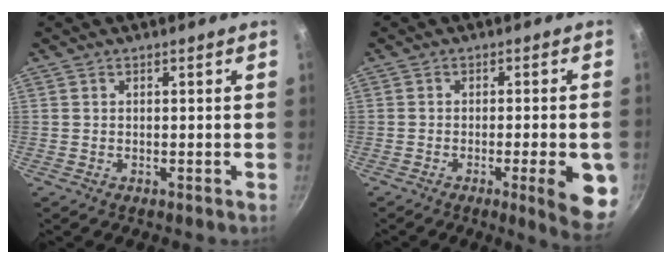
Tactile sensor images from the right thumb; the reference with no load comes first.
{"total": 9.7, "force": [-3.1, 1.9, 9.0], "torque": [-0.096, 0.007, -0.037]}